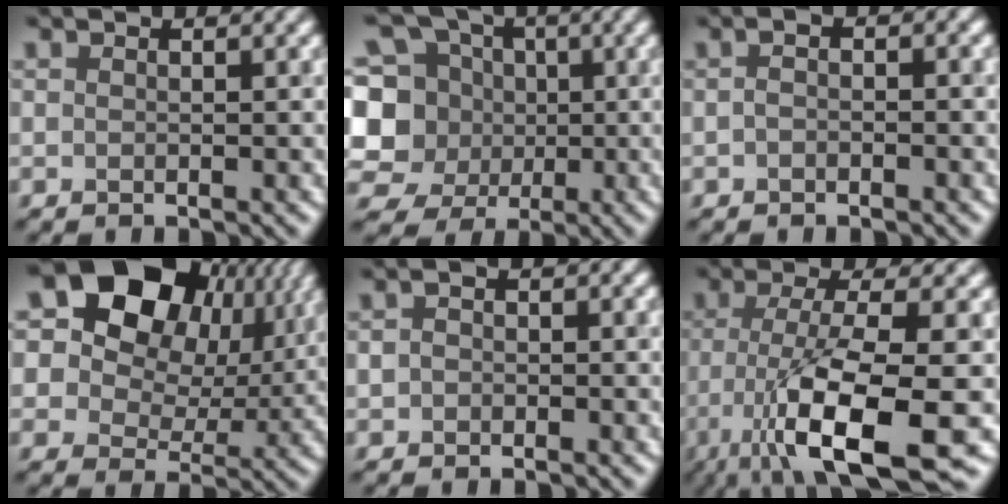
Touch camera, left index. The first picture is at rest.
{"total": 10.1, "force": [0.5, 9.1, 4.3], "torque": [-0.132, 0.030, -0.015]}
{"total": 1.3, "force": [-0.3, 0.5, 1.2], "torque": [-0.024, 0.000, -0.012]}
{"total": 16.8, "force": [7.3, 11.8, 9.4], "torque": [-0.175, 0.069, 0.109]}
{"total": 1.7, "force": [0.1, 1.2, 1.1], "torque": [-0.018, 0.004, -0.009]}
{"total": 11.2, "force": [-4.5, 2.8, 9.8], "torque": [-0.167, -0.013, -0.081]}